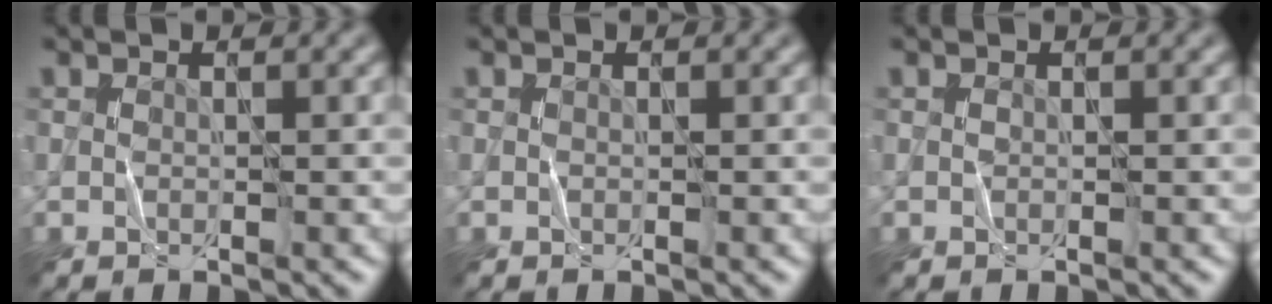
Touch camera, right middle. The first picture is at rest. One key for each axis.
{"total": 0.0}
{"total": 0.0}